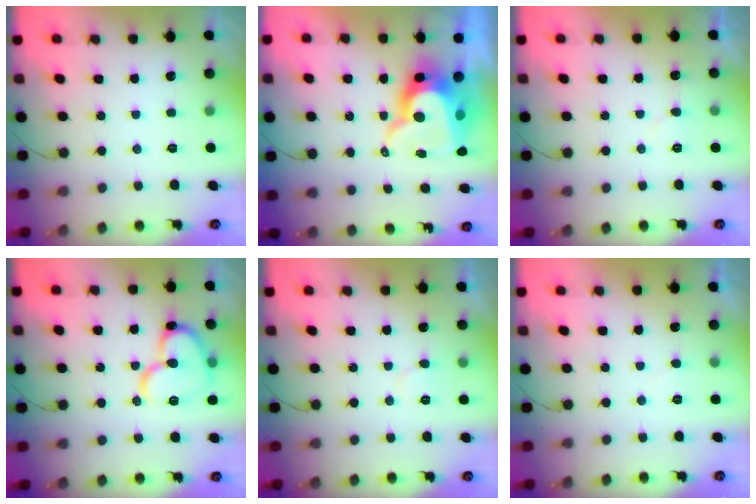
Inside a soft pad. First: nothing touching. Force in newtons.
{"total": 15.4, "press": 15.3, "slide": 1.4}
{"total": 3.6, "press": 3.5, "slide": 0.3}
{"total": 15.8, "press": 15.7, "slide": 1.4}
{"total": 4.0, "press": 4.0, "slide": 0.4}
{"total": 2.3, "press": 2.3, "slide": 0.2}